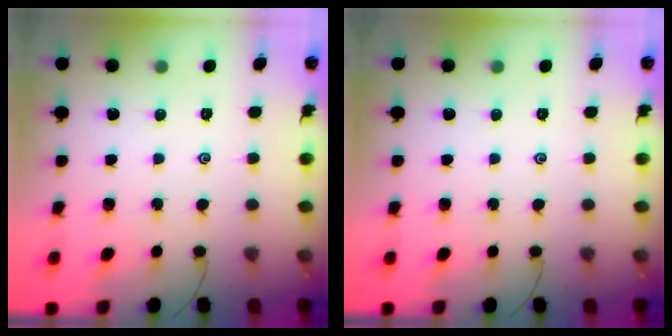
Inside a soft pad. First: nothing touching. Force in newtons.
{"total": 0.0}